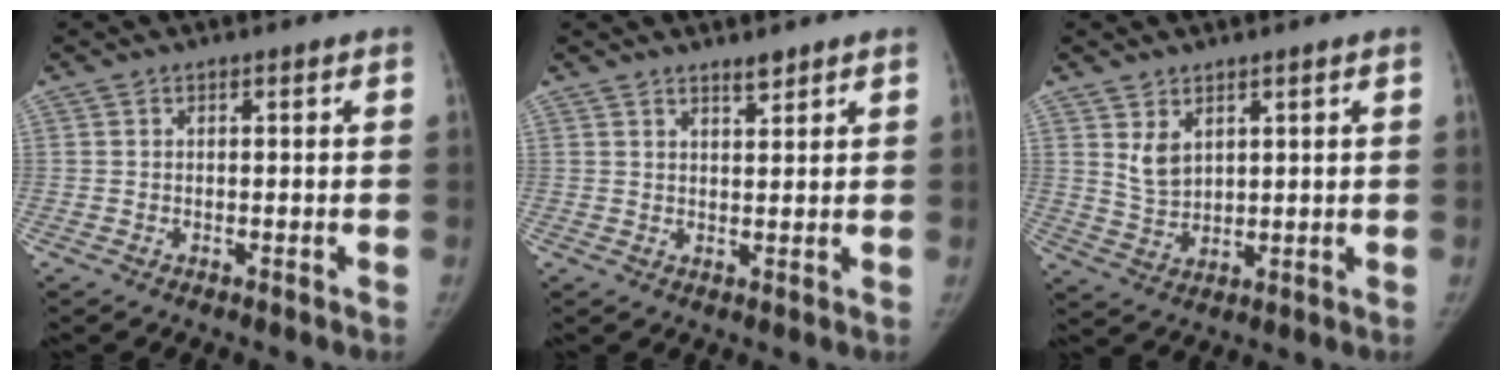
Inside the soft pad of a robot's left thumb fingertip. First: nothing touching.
{"total": 2.1, "force": [1.9, 0.5, 0.8], "torque": [-0.003, -0.016, 0.032]}
{"total": 4.6, "force": [2.3, 2.9, 2.8], "torque": [-0.036, -0.018, 0.054]}